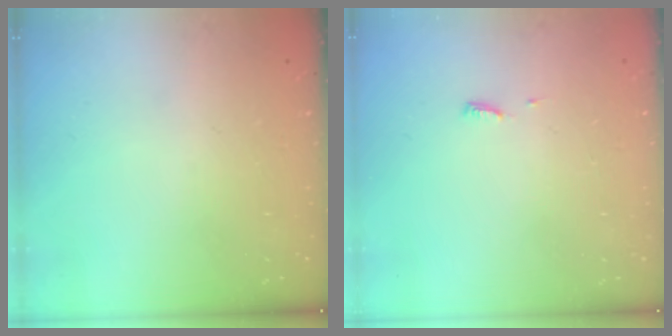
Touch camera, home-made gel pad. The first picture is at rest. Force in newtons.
{"total": 3.9, "press": 3.9, "slide": 0.5}